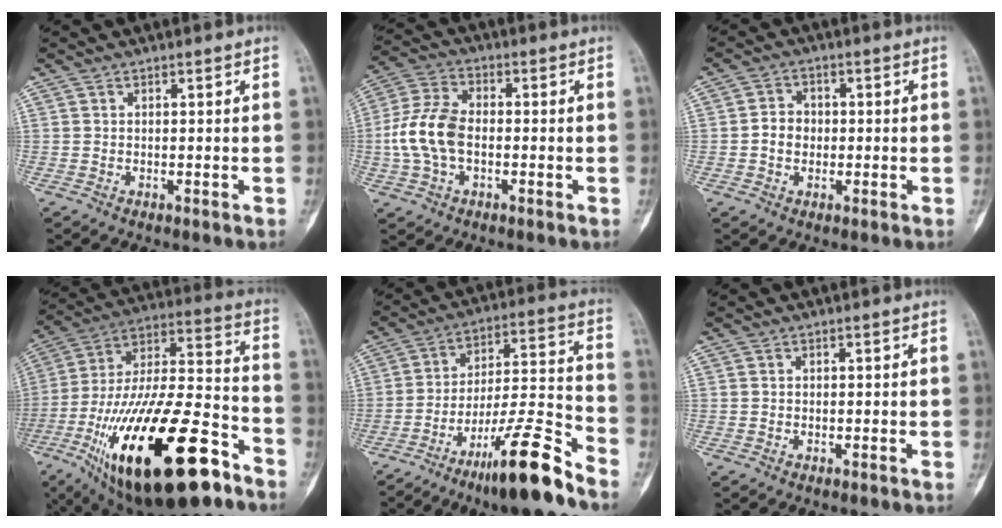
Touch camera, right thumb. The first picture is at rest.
{"total": 10.8, "force": [-1.4, 6.6, 8.4], "torque": [-0.177, 0.026, -0.033]}
{"total": 4.1, "force": [-0.4, 3.5, 2.1], "torque": [-0.022, 0.012, -0.014]}
{"total": 35.6, "force": [-17.6, 13.0, 28.1], "torque": [-0.504, 0.054, -0.285]}
{"total": 16.8, "force": [-11.8, 1.7, 11.9], "torque": [-0.200, 0.082, -0.195]}
{"total": 0.0}